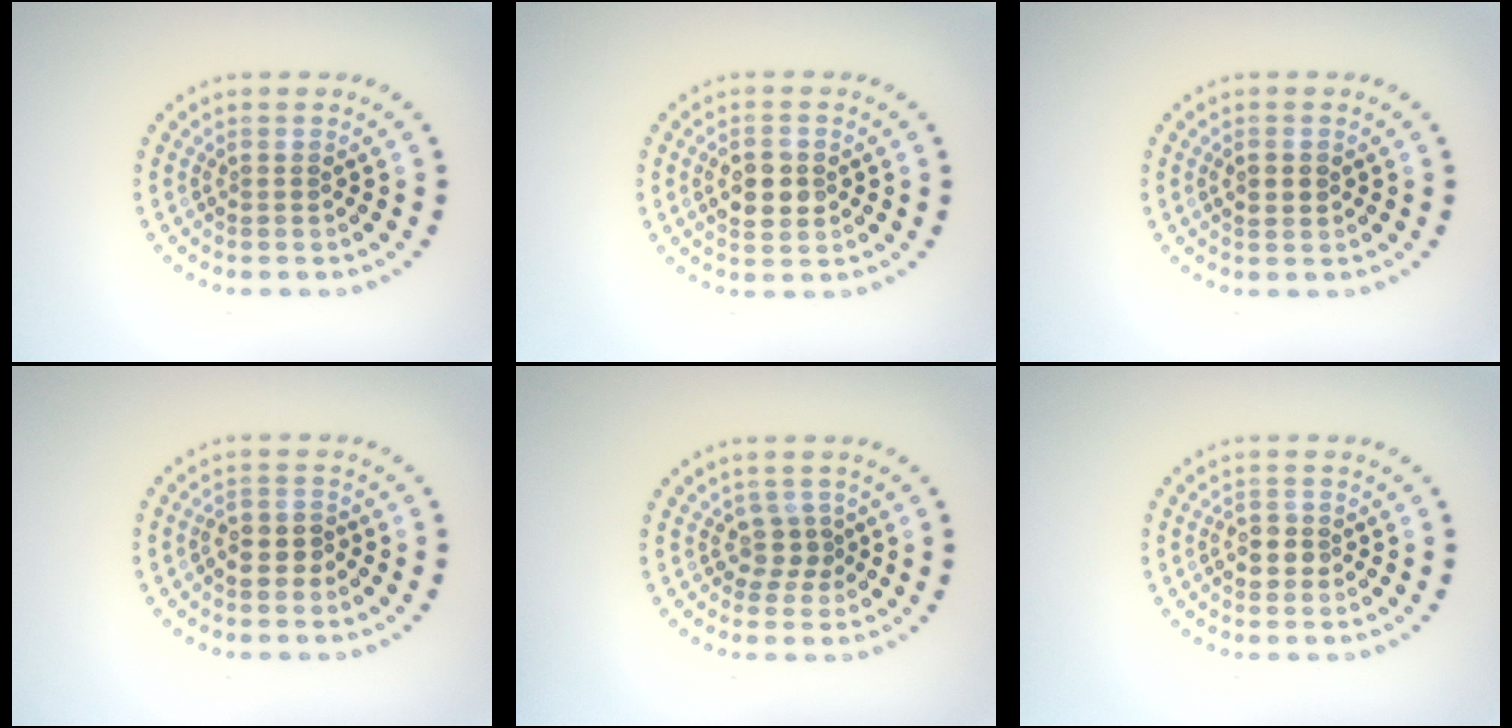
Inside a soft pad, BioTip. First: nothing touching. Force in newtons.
{"total": 2.9, "press": 2.9, "slide": 0.2}
{"total": 1.7, "press": 1.7, "slide": 0.0}
{"total": 2.1, "press": 2.0, "slide": 0.9}
{"total": 1.8, "press": 1.2, "slide": 1.4}
{"total": 1.7, "press": 1.7, "slide": 0.3}